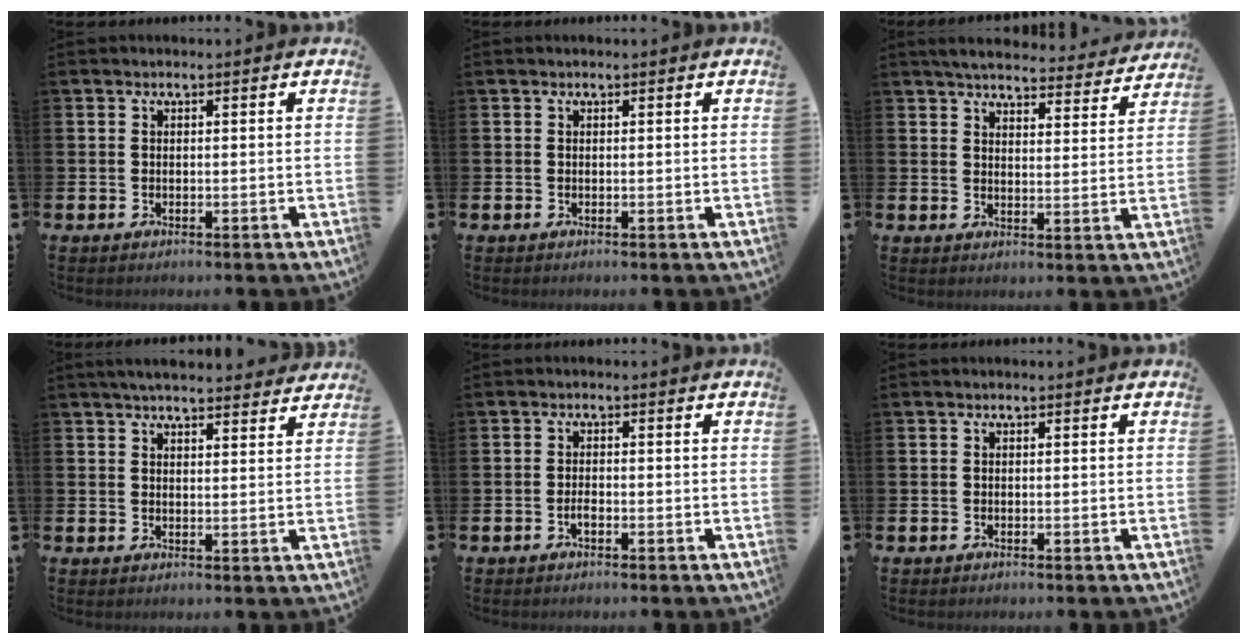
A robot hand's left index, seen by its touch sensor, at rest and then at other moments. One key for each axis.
{"total": 0.0}
{"total": 5.0, "fx": 4.9, "fy": 0.8, "fz": 1.0, "tx": -0.025, "ty": -0.036, "tz": 0.082}
{"total": 4.3, "fx": 4.2, "fy": 0.5, "fz": 1.0, "tx": -0.024, "ty": -0.016, "tz": 0.076}
{"total": 1.2, "fx": -0.6, "fy": 0.5, "fz": 1.0, "tx": -0.016, "ty": -0.002, "tz": -0.013}
{"total": 0.0}